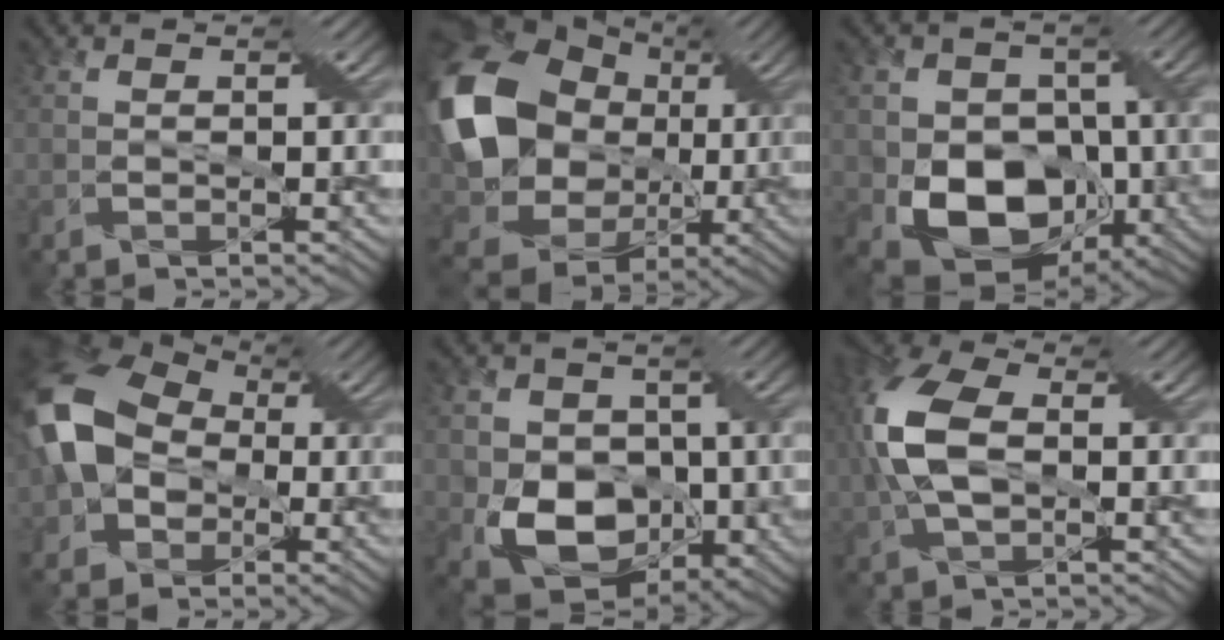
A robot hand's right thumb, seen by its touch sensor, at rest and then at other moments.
{"total": 19.5, "force": [2.1, 15.6, 11.5], "torque": [-0.276, -0.008, 0.066]}
{"total": 11.7, "force": [-3.0, 8.6, 7.3], "torque": [-0.120, -0.025, -0.057]}
{"total": 13.4, "force": [0.1, 10.3, 8.5], "torque": [-0.201, -0.013, -0.006]}
{"total": 10.4, "force": [-1.7, 7.9, 6.7], "torque": [-0.121, -0.031, -0.030]}
{"total": 11.0, "force": [0.3, 6.2, 9.1], "torque": [-0.223, 0.013, -0.005]}